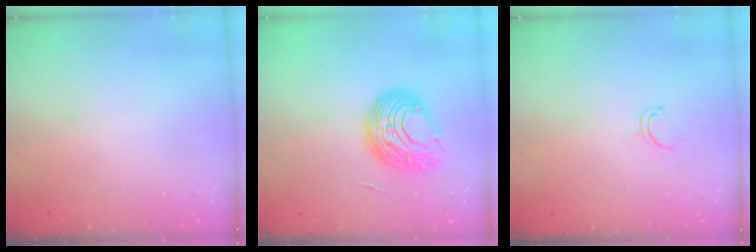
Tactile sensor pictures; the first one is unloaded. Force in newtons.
{"total": 10.5, "press": 10.5, "slide": 0.9}
{"total": 2.6, "press": 2.5, "slide": 0.4}